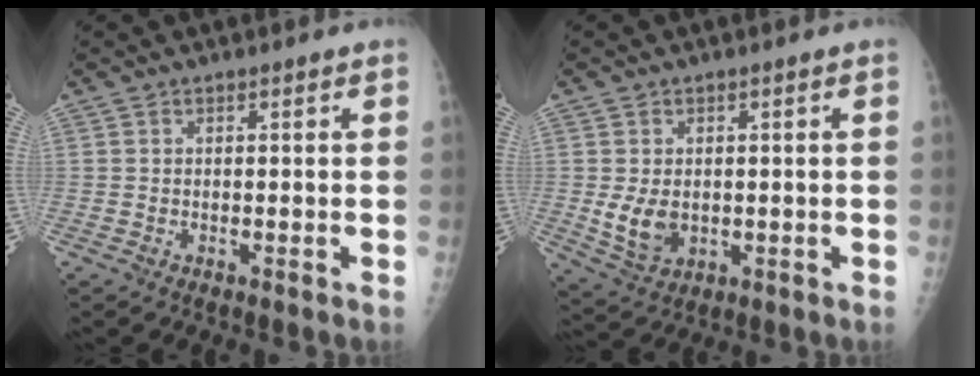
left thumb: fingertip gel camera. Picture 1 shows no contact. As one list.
[{"total": 6.4, "force": [-0.5, 4.7, 4.3], "torque": [-0.061, -0.006, 0.006]}]